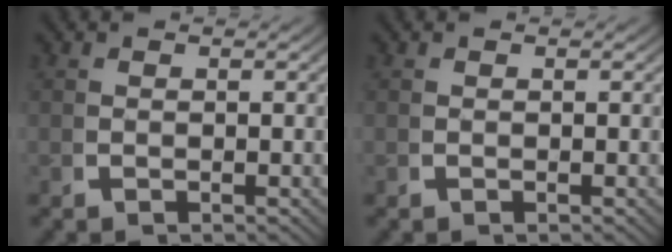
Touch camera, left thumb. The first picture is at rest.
{"total": 0.0}